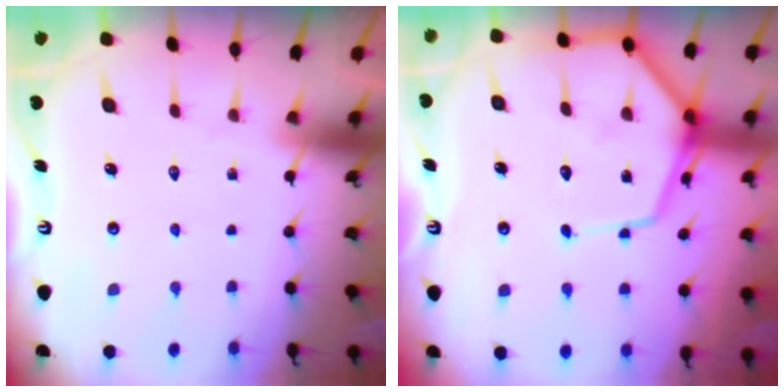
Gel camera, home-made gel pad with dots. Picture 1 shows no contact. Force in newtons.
{"total": 12.4, "press": 12.4, "slide": 1.2}